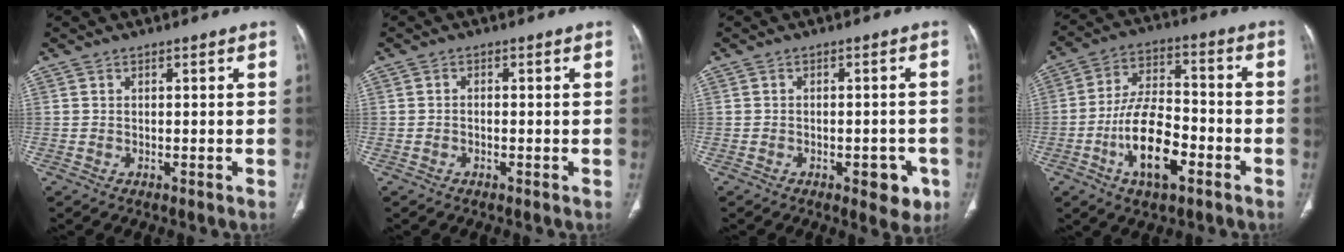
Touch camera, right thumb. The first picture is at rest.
{"total": 0.7, "force": [-0.3, 0.4, 0.4], "torque": [-0.007, 0.003, -0.007]}
{"total": 5.6, "force": [-2.5, 2.8, 4.1], "torque": [-0.030, 0.009, -0.026]}
{"total": 14.1, "force": [-5.5, 6.6, 11.2], "torque": [-0.195, 0.033, -0.097]}